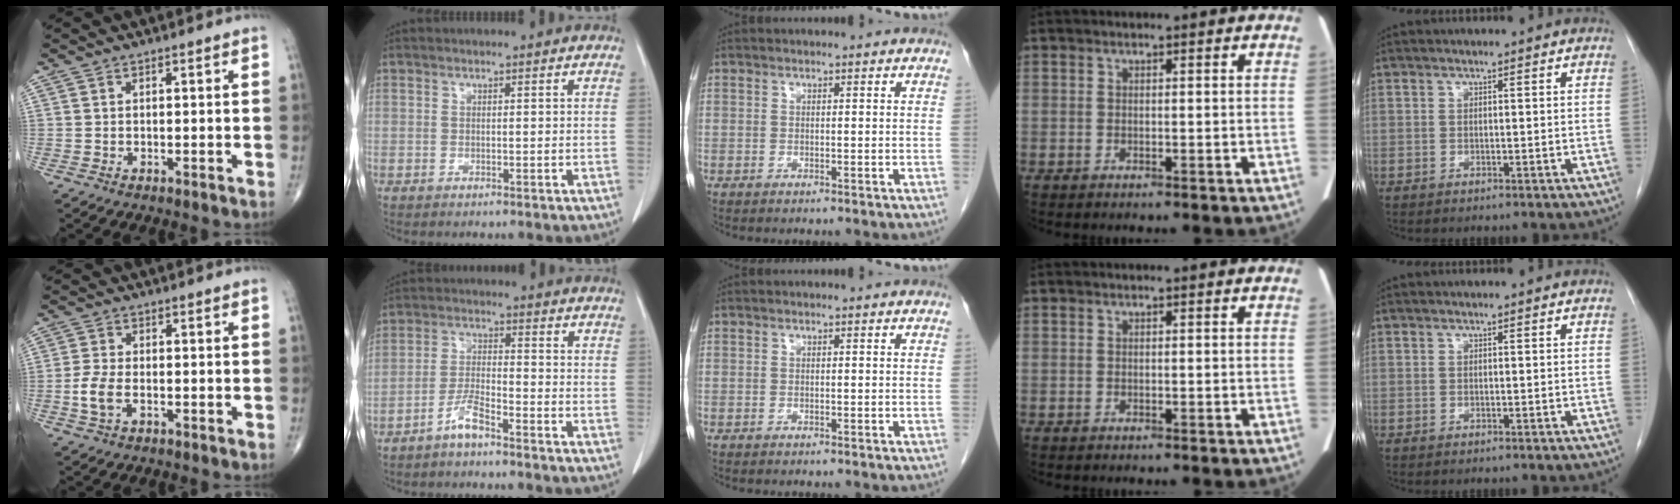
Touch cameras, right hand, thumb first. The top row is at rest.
{"thumb": {"total": 4.6, "force": [-1.3, 2.4, 3.6], "torque": [-0.086, 0.006, -0.025]}, "index": {"total": 4.2, "force": [-3.3, 0.4, 2.5], "torque": [-0.057, 0.001, -0.067]}}